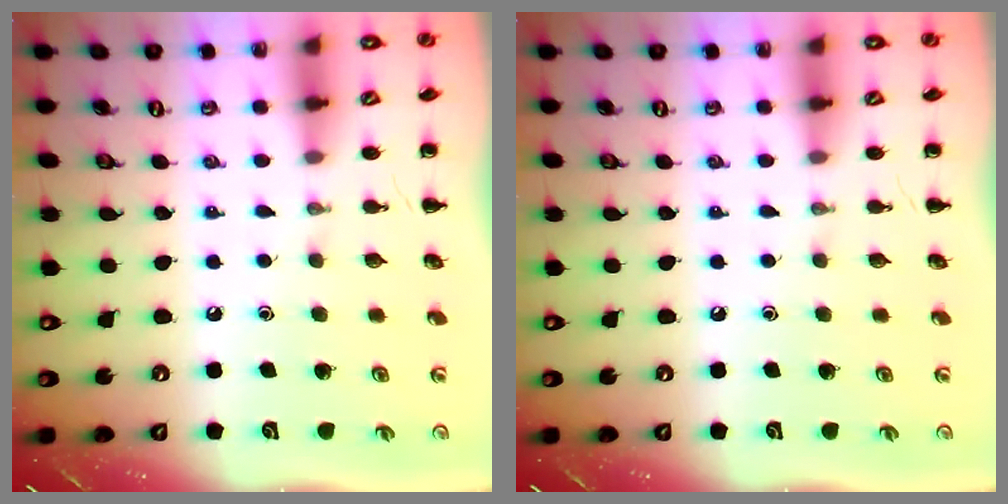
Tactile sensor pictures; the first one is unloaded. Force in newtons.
{"total": 0.0}